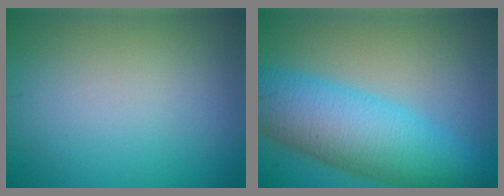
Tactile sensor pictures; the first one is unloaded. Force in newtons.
{"total": 9.4, "press": 9.4, "slide": 0.3}